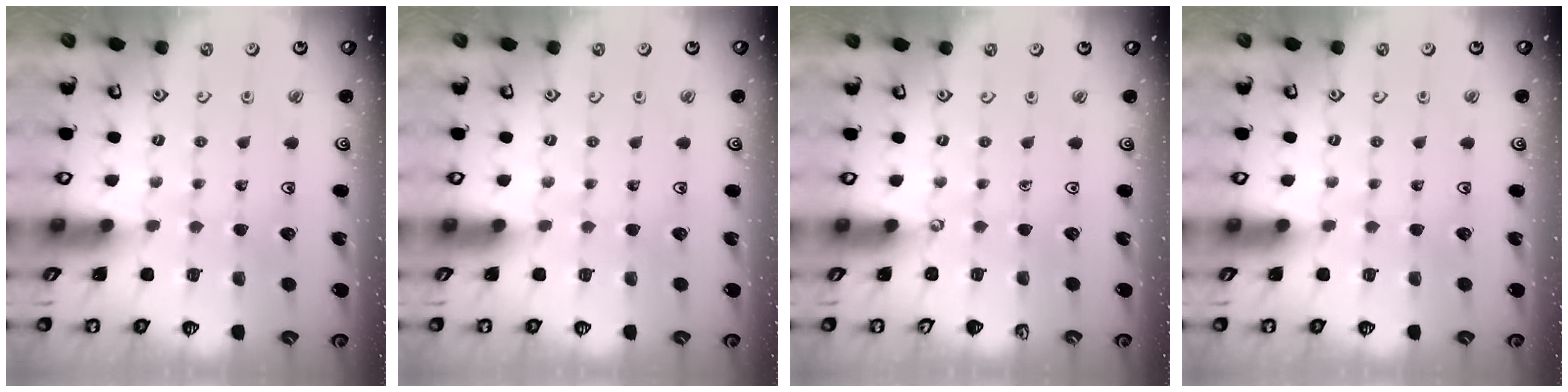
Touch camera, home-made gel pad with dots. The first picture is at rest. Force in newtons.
{"total": 0.0}
{"total": 0.0}
{"total": 0.0}